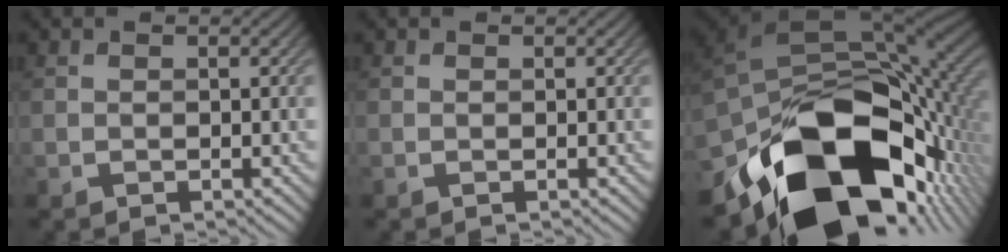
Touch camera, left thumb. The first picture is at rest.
{"total": 0.0}
{"total": 19.0, "force": [-8.9, 10.9, 12.7], "torque": [-0.223, -0.034, -0.134]}